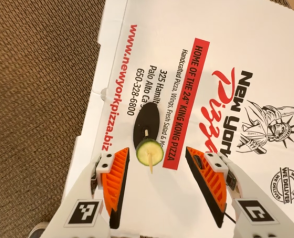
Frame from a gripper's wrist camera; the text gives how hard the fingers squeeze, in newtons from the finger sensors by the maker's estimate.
{"total": 0.0}